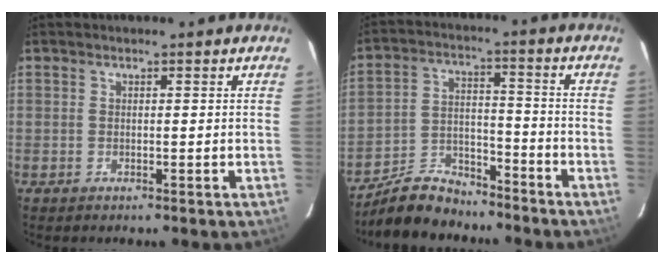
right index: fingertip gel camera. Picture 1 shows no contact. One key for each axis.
{"total": 10.9, "fx": -9.5, "fy": 4.3, "fz": 3.1, "tx": -0.083, "ty": 0.018, "tz": -0.163}